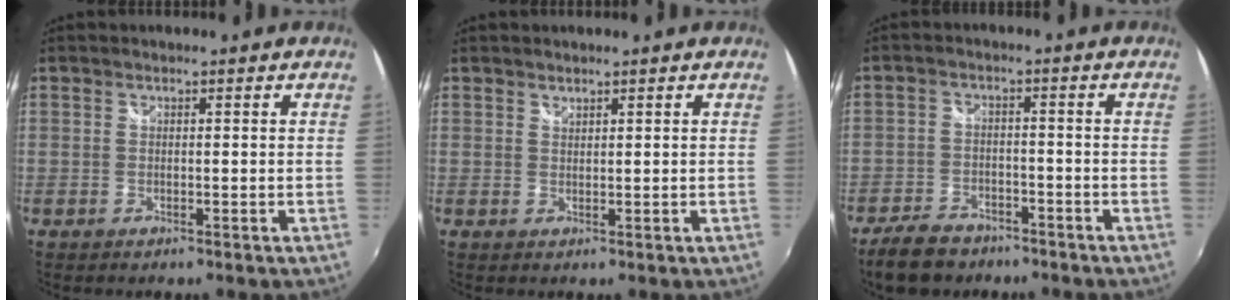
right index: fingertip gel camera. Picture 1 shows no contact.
{"total": 0.8, "force": [0.8, 0.2, 0.1], "torque": [-0.001, 0.001, 0.015]}
{"total": 9.0, "force": [-6.9, 4.7, 3.4], "torque": [-0.104, 0.000, -0.113]}